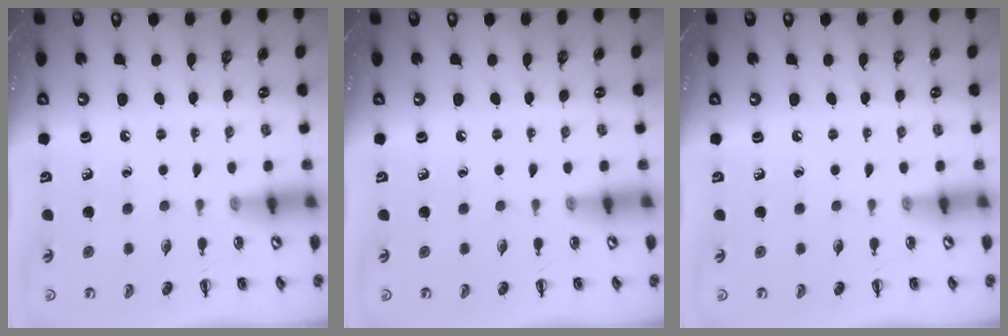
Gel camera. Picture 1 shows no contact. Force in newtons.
{"total": 0.0}
{"total": 0.0}